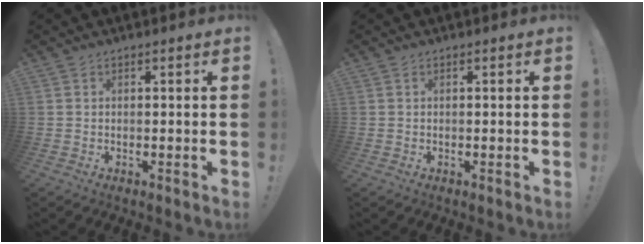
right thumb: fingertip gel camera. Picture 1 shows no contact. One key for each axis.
{"total": 0.0}